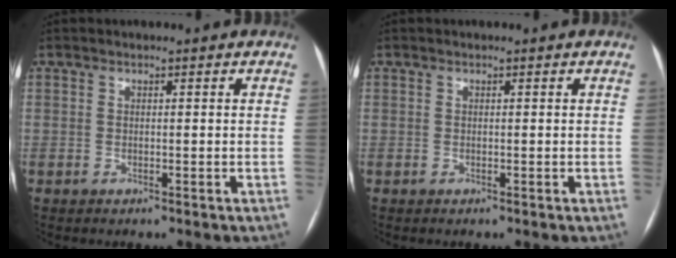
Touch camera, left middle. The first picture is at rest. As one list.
[{"total": 0.0}]